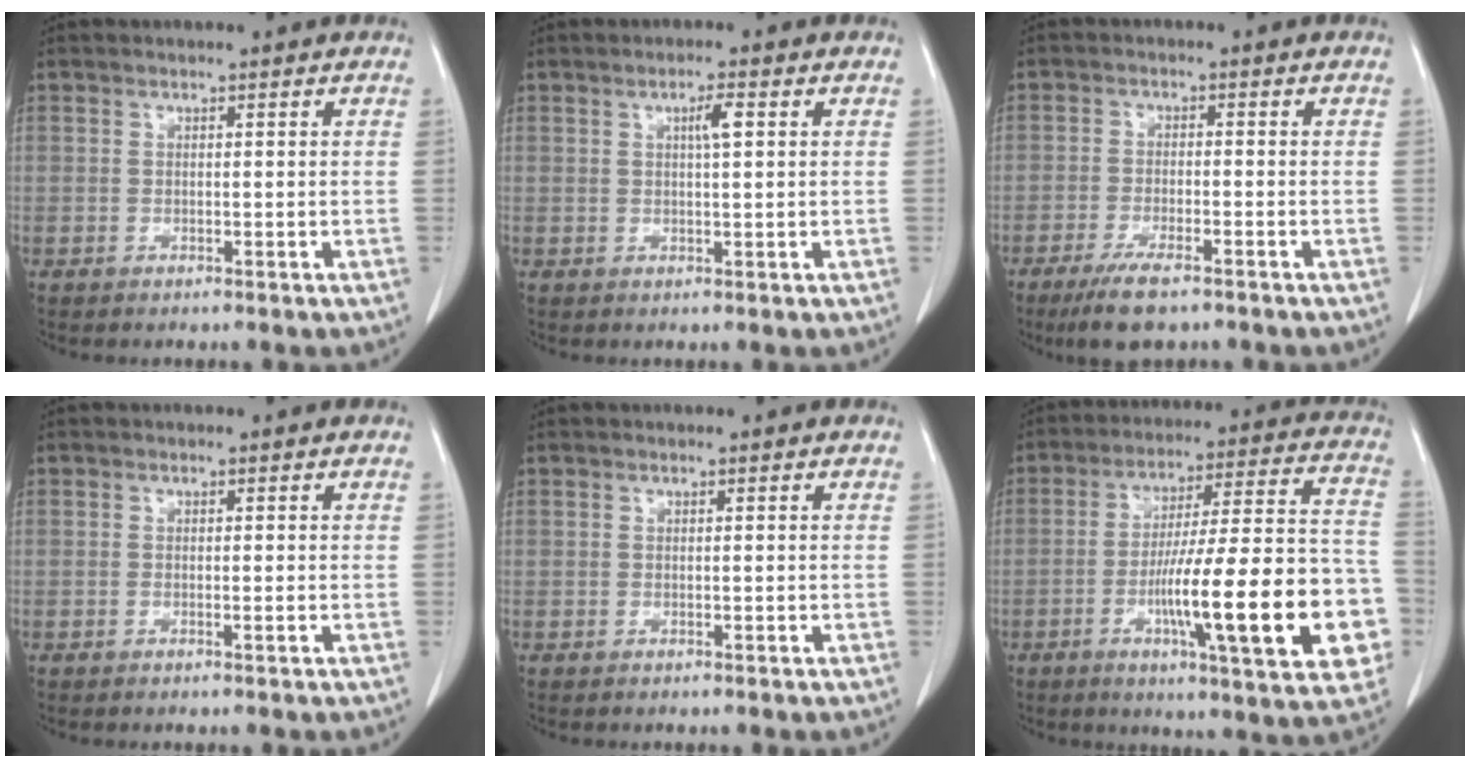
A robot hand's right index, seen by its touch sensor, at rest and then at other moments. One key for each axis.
{"total": 2.5, "fx": 0.8, "fy": 0.2, "fz": 2.3, "tx": -0.042, "ty": 0.001, "tz": 0.012}
{"total": 6.9, "fx": -4.9, "fy": 1.2, "fz": 4.7, "tx": -0.090, "ty": -0.018, "tz": -0.077}
{"total": 0.7, "fx": -0.2, "fy": 0.0, "fz": 0.6, "tx": -0.011, "ty": -0.002, "tz": -0.002}
{"total": 0.0}
{"total": 23.2, "fx": -6.7, "fy": 2.9, "fz": 22.0, "tx": -0.273, "ty": 0.012, "tz": -0.092}